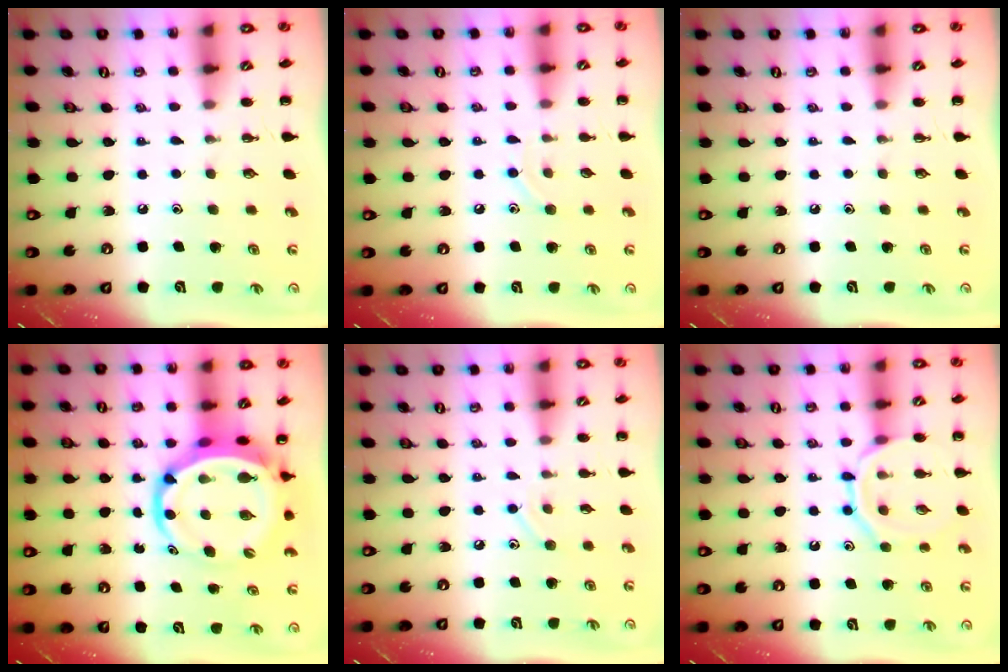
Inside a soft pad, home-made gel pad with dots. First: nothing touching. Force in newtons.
{"total": 4.9, "press": 4.6, "slide": 1.5}
{"total": 0.0}
{"total": 9.2, "press": 8.7, "slide": 2.9}
{"total": 6.2, "press": 5.9, "slide": 1.9}
{"total": 11.4, "press": 11.4, "slide": 0.8}